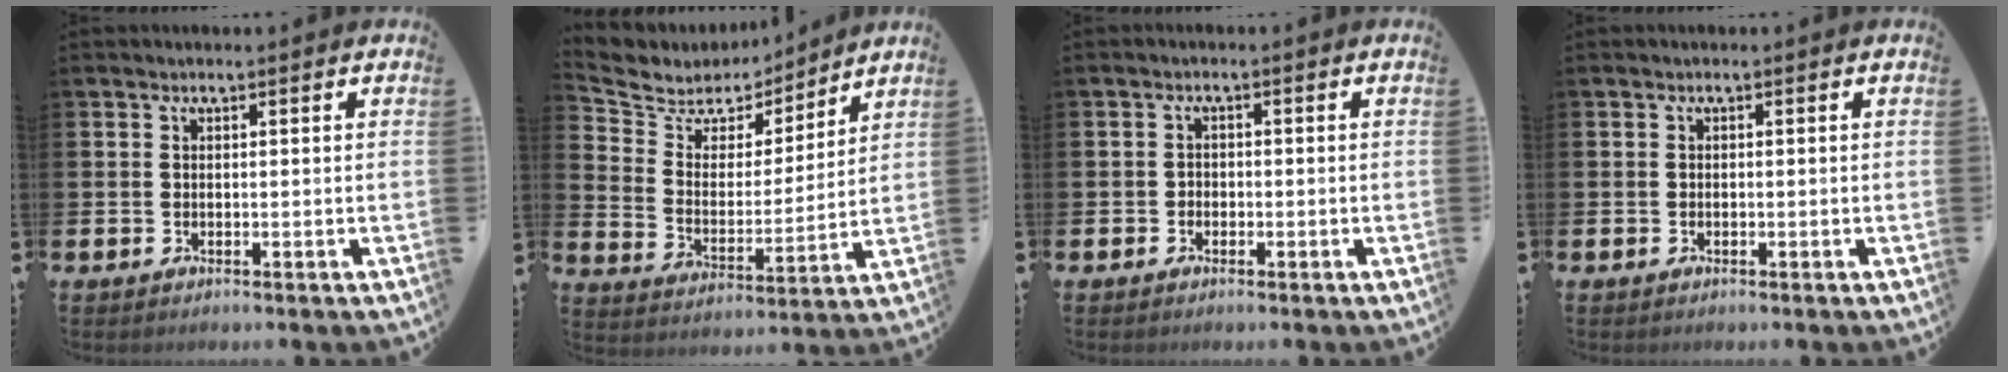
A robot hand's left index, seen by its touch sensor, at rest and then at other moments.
{"total": 5.9, "force": [5.3, 2.6, 0.3], "torque": [-0.051, -0.042, 0.090]}
{"total": 1.3, "force": [-1.0, 0.9, 0.2], "torque": [-0.003, 0.002, -0.021]}
{"total": 0.5, "force": [-0.4, 0.3, 0.0], "torque": [-0.007, 0.006, -0.009]}